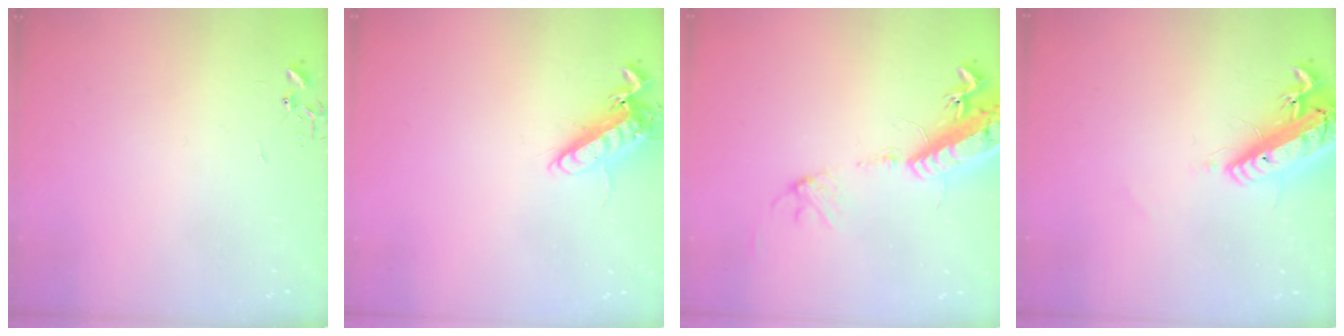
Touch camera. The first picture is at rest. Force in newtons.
{"total": 13.5, "press": 13.5, "slide": 1.2}
{"total": 18.2, "press": 17.7, "slide": 4.2}
{"total": 20.7, "press": 20.3, "slide": 4.2}